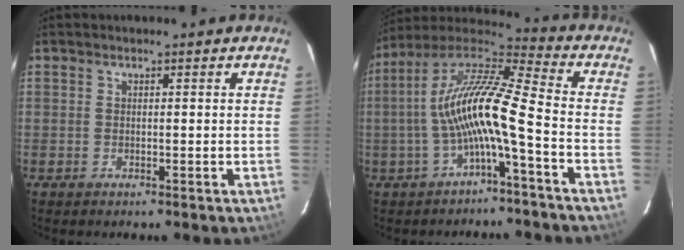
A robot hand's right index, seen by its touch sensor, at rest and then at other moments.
{"total": 13.9, "force": [-3.1, 1.5, 13.5], "torque": [-0.261, 0.014, -0.064]}